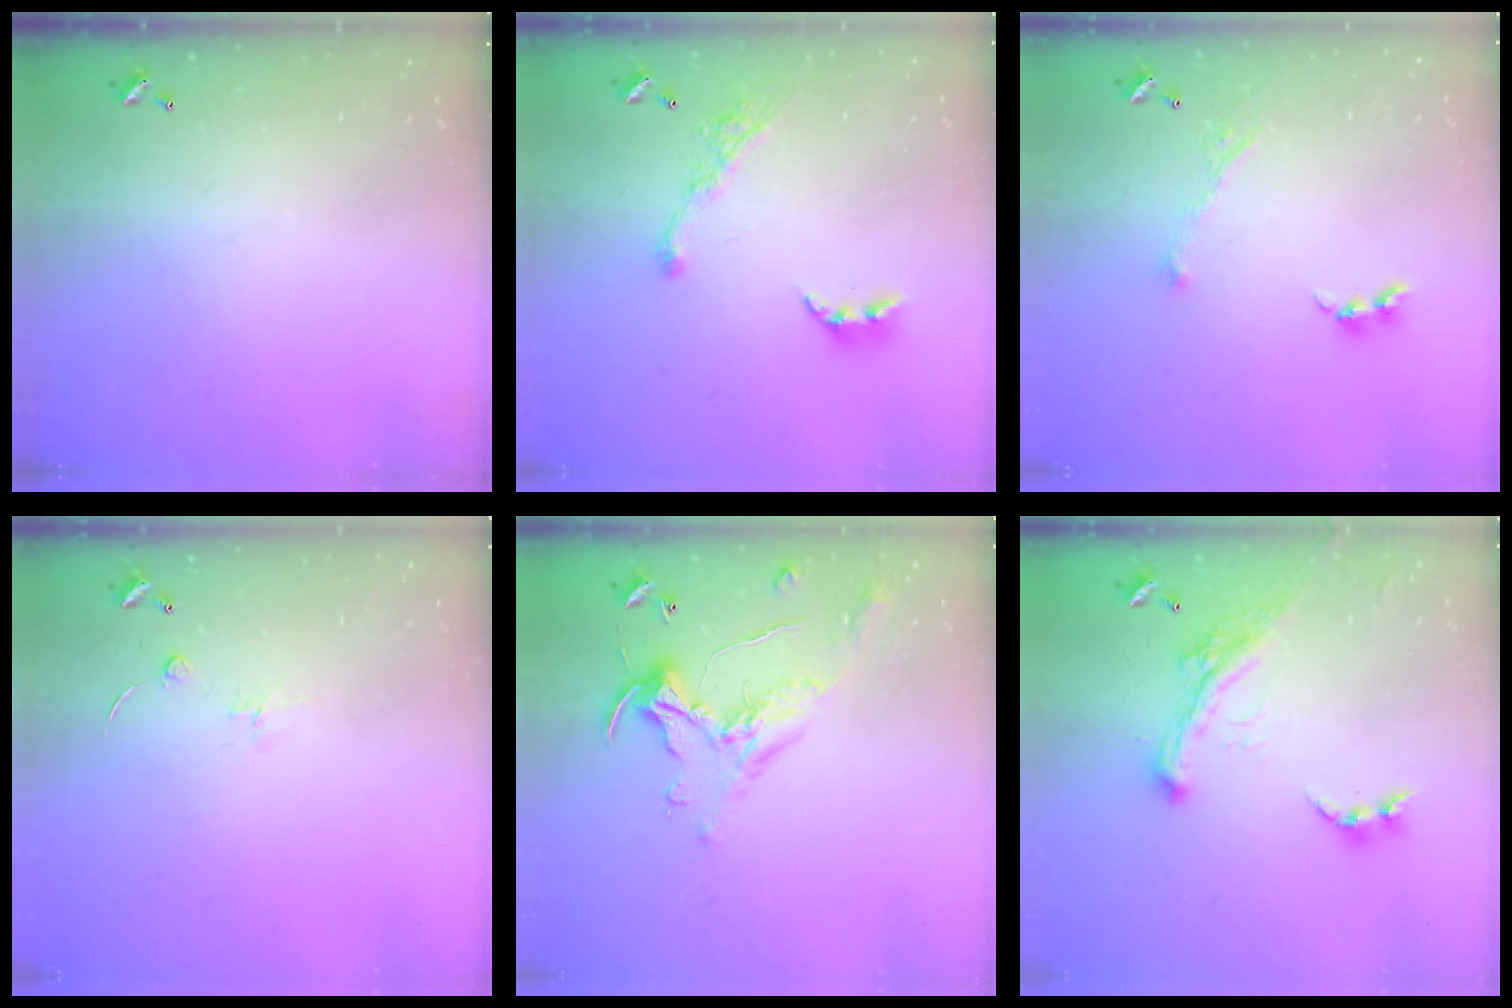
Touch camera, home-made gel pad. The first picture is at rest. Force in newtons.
{"total": 10.1, "press": 10.0, "slide": 1.4}
{"total": 2.9, "press": 2.8, "slide": 0.4}
{"total": 1.3, "press": 1.2, "slide": 0.5}
{"total": 1.1, "press": 0.8, "slide": 0.9}
{"total": 3.2, "press": 2.9, "slide": 1.2}